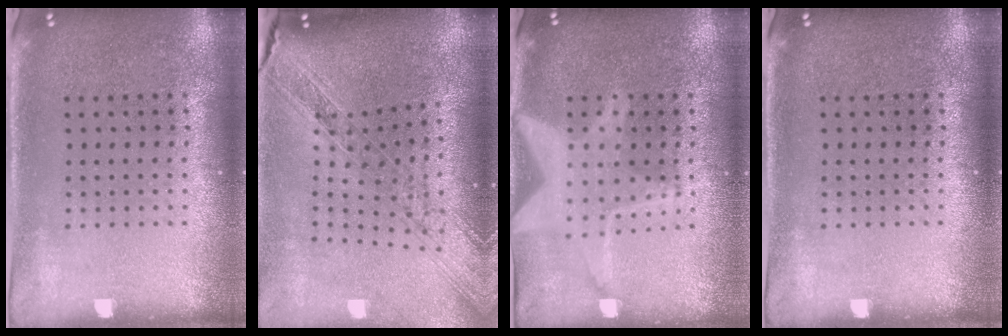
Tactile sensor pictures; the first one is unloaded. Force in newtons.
{"total": 1.9, "press": 1.7, "slide": 0.9}
{"total": 2.9, "press": 2.9, "slide": 0.2}
{"total": 0.0}